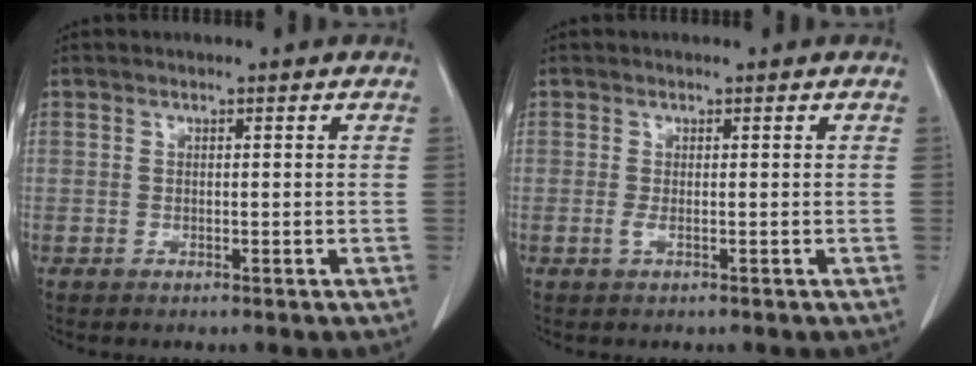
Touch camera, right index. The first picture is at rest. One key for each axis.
{"total": 0.7, "fx": -0.2, "fy": -0.1, "fz": 0.7, "tx": -0.017, "ty": -0.003, "tz": -0.005}